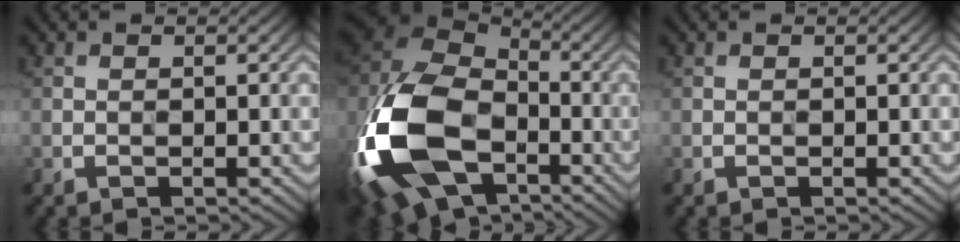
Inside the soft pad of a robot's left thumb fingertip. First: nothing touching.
{"total": 21.5, "force": [-6.6, 14.5, 14.5], "torque": [-0.373, -0.027, -0.113]}
{"total": 0.0}